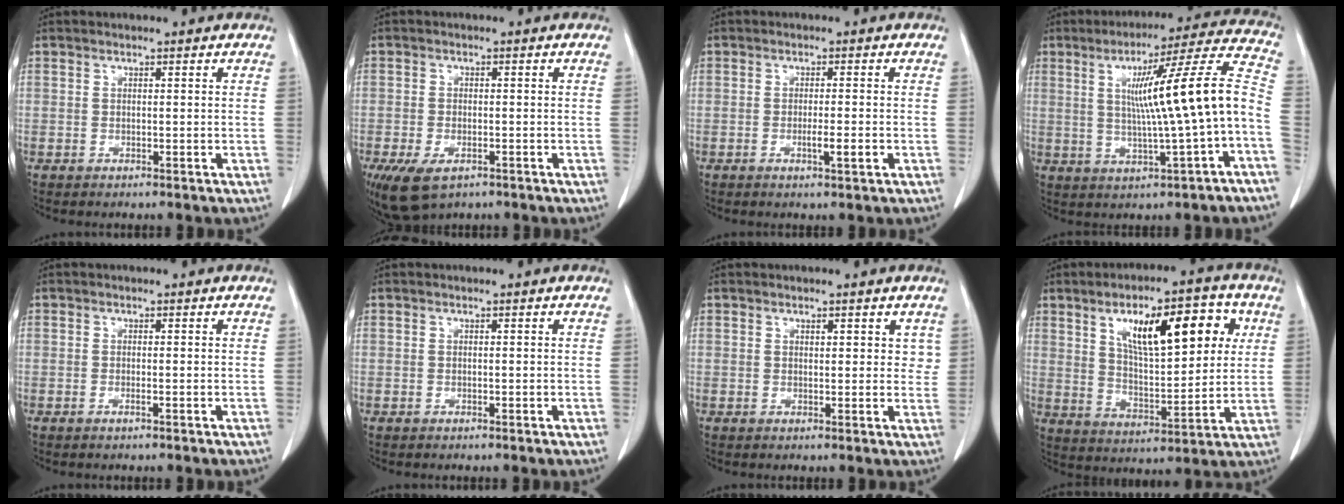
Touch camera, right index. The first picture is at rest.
{"total": 6.9, "force": [-4.0, 3.6, 4.3], "torque": [-0.081, -0.011, -0.061]}
{"total": 2.8, "force": [-0.9, 0.1, 2.6], "torque": [-0.044, -0.004, -0.014]}
{"total": 15.0, "force": [-0.4, -0.7, 15.0], "torque": [-0.215, 0.022, -0.006]}
{"total": 0.6, "force": [-0.3, 0.0, 0.5], "torque": [-0.011, -0.001, -0.004]}
{"total": 0.0}
{"total": 2.8, "force": [1.5, 1.5, 1.8], "torque": [-0.014, -0.002, 0.018]}
{"total": 15.4, "force": [5.9, 5.2, 13.2], "torque": [-0.201, 0.020, 0.098]}